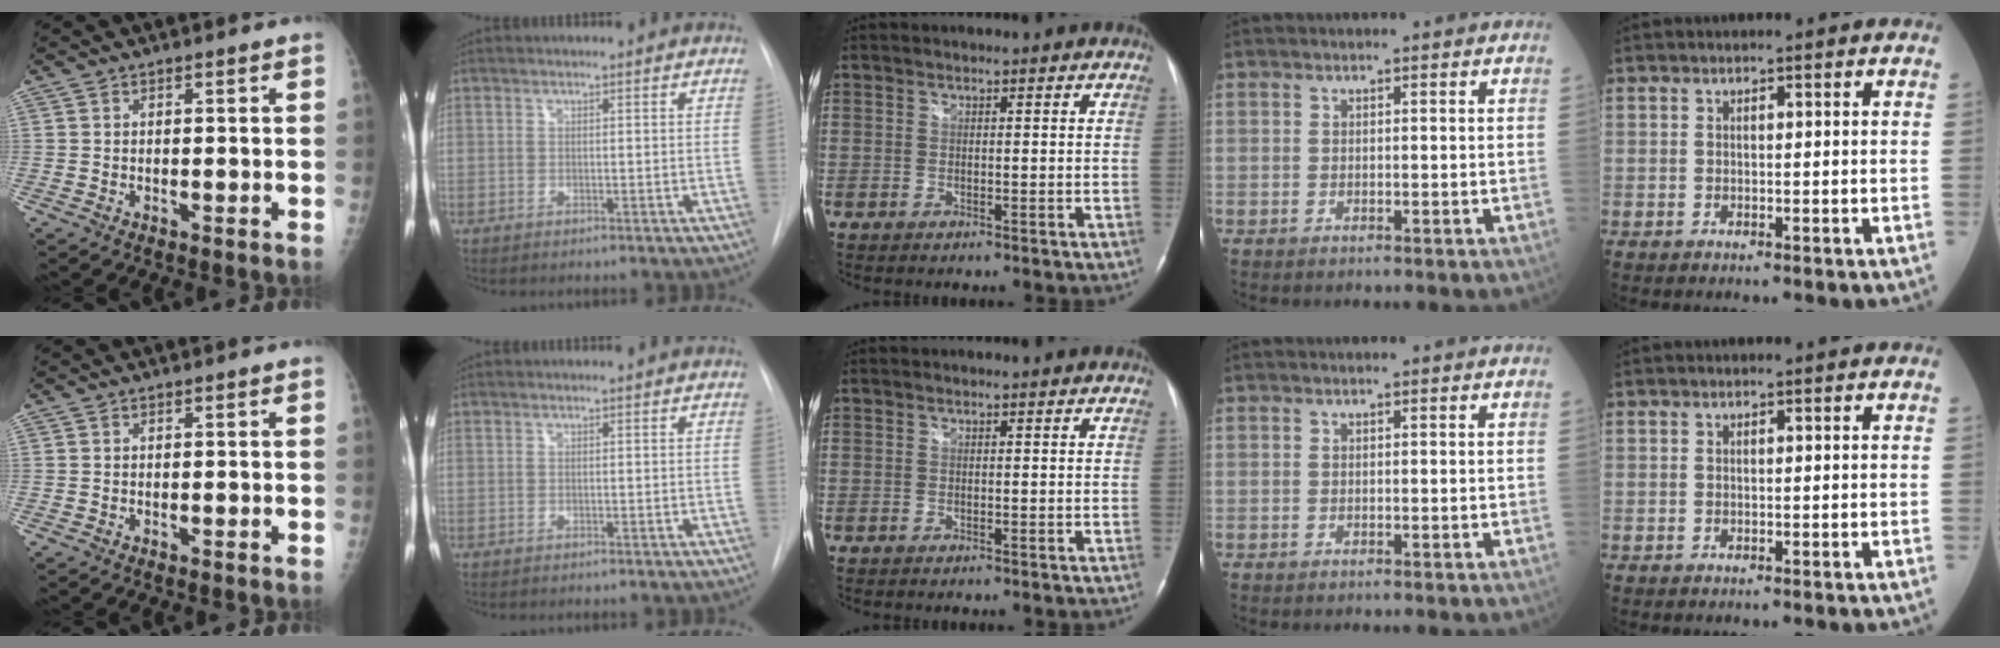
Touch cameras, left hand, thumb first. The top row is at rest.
{}